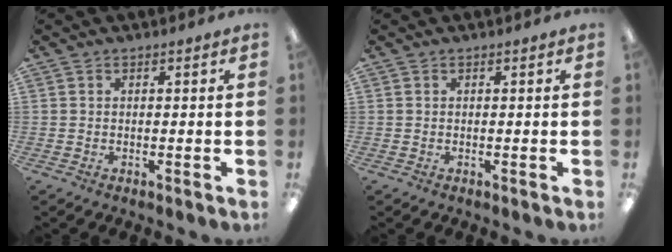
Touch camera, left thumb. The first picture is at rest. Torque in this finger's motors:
{"motor_torque": [0.00, 0.00, -0.02, -0.01, 0.00]}